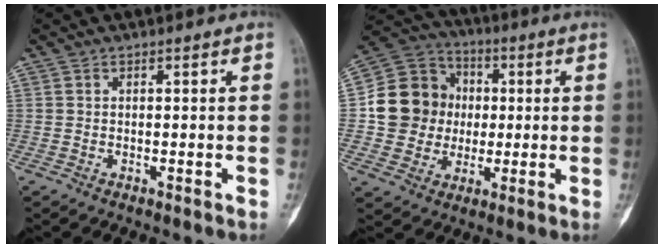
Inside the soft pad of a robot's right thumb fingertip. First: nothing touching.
{"total": 15.2, "force": [0.5, 13.9, 6.2], "torque": [-0.078, 0.026, 0.011]}